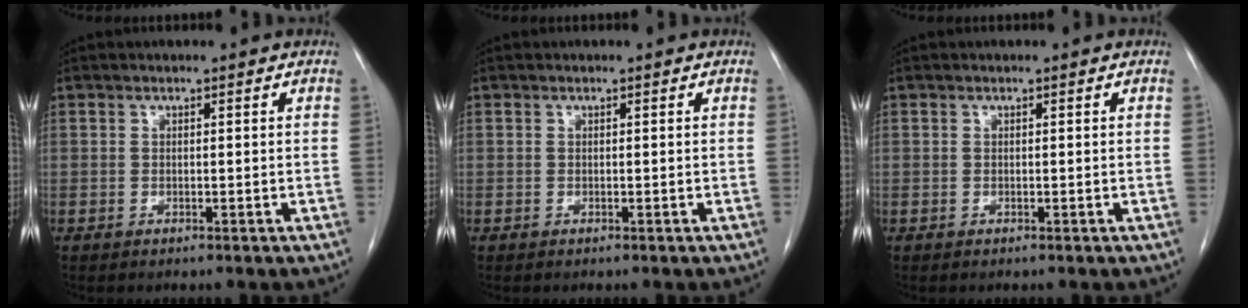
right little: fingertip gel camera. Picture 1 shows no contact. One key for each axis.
{"total": 0.0}
{"total": 0.0}